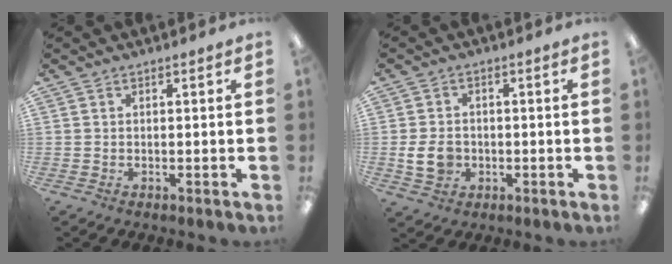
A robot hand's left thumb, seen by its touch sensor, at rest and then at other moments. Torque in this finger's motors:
{"motor_torque": [-0.21, 0.39, 0.24, -0.21, 0.03]}